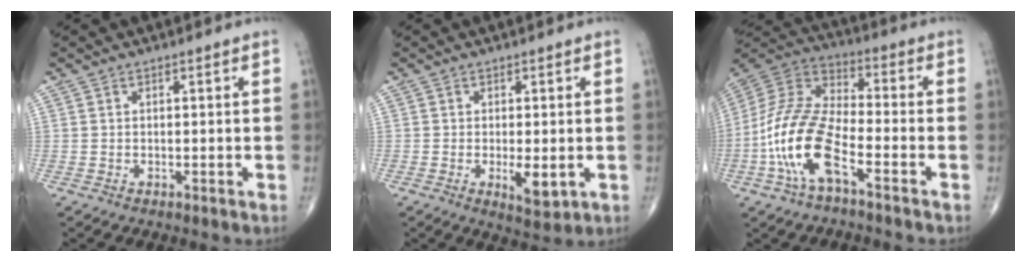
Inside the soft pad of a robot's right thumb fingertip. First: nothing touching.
{"total": 4.7, "force": [-0.9, 2.0, 4.2], "torque": [-0.061, -0.012, -0.010]}
{"total": 15.9, "force": [-6.3, 6.2, 13.2], "torque": [-0.282, 0.037, -0.127]}